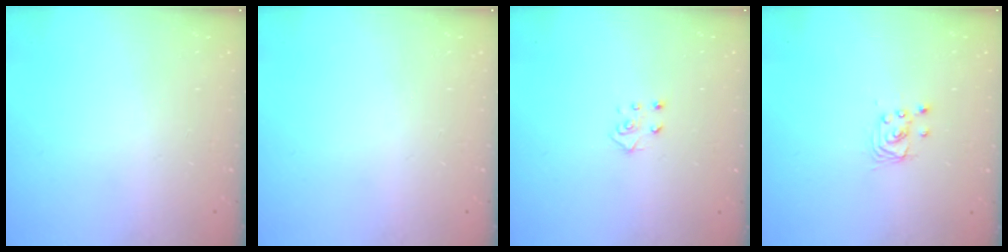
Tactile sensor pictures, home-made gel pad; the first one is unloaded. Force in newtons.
{"total": 0.0}
{"total": 4.6, "press": 4.6, "slide": 0.4}
{"total": 2.8, "press": 2.8, "slide": 0.2}